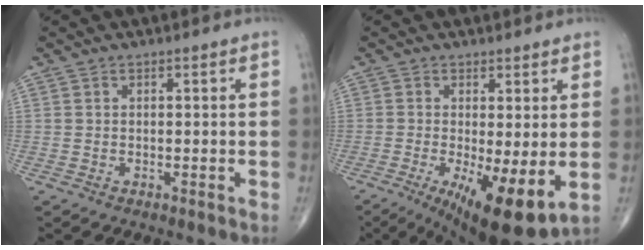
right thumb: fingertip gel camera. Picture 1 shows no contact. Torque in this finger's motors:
{"motor_torque": [0.11, 0.99, 0.24, -0.19, 0.13]}